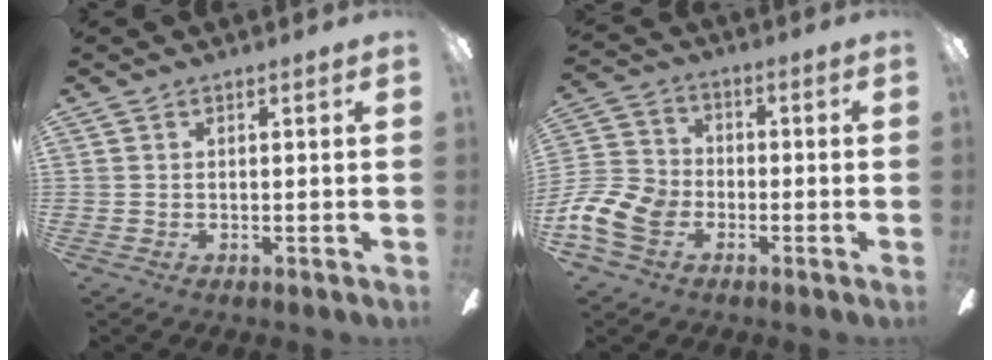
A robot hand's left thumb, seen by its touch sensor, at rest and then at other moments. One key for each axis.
{"total": 10.8, "fx": -4.5, "fy": 7.9, "fz": 5.8, "tx": -0.142, "ty": 0.025, "tz": -0.081}